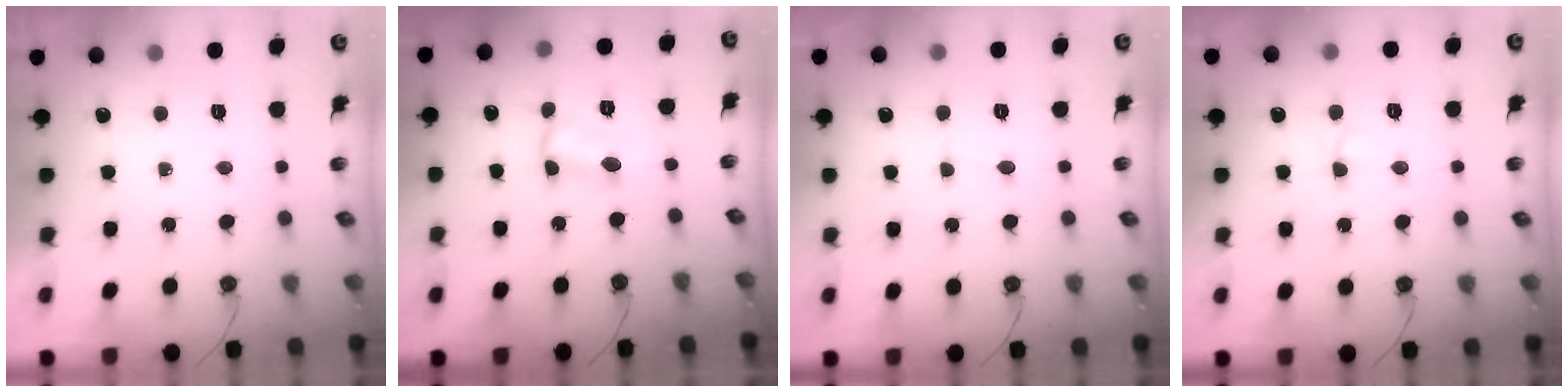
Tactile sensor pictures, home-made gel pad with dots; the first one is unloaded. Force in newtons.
{"total": 2.9, "press": 2.9, "slide": 0.2}
{"total": 2.0, "press": 2.0, "slide": 0.2}
{"total": 3.5, "press": 3.5, "slide": 0.4}